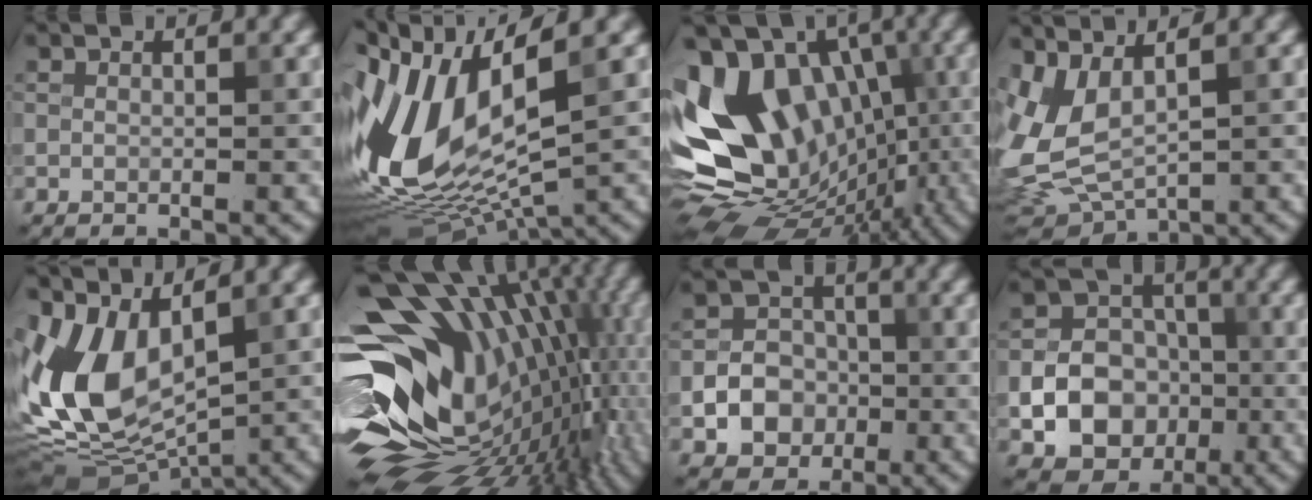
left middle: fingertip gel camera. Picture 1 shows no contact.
{"total": 14.3, "force": [1.5, 6.8, 12.5], "torque": [-0.276, -0.007, 0.038]}
{"total": 16.4, "force": [0.0, 12.2, 11.0], "torque": [-0.171, 0.023, 0.007]}
{"total": 6.0, "force": [1.3, 2.7, 5.1], "torque": [-0.127, -0.003, 0.031]}
{"total": 10.9, "force": [0.9, 6.3, 8.9], "torque": [-0.201, -0.013, 0.017]}
{"total": 19.0, "force": [1.7, 12.2, 14.5], "torque": [-0.220, 0.008, 0.050]}
{"total": 5.2, "force": [-1.5, 4.4, 2.3], "torque": [-0.015, -0.004, -0.043]}
{"total": 10.7, "force": [-2.8, 9.4, 4.4], "torque": [-0.058, -0.022, -0.068]}